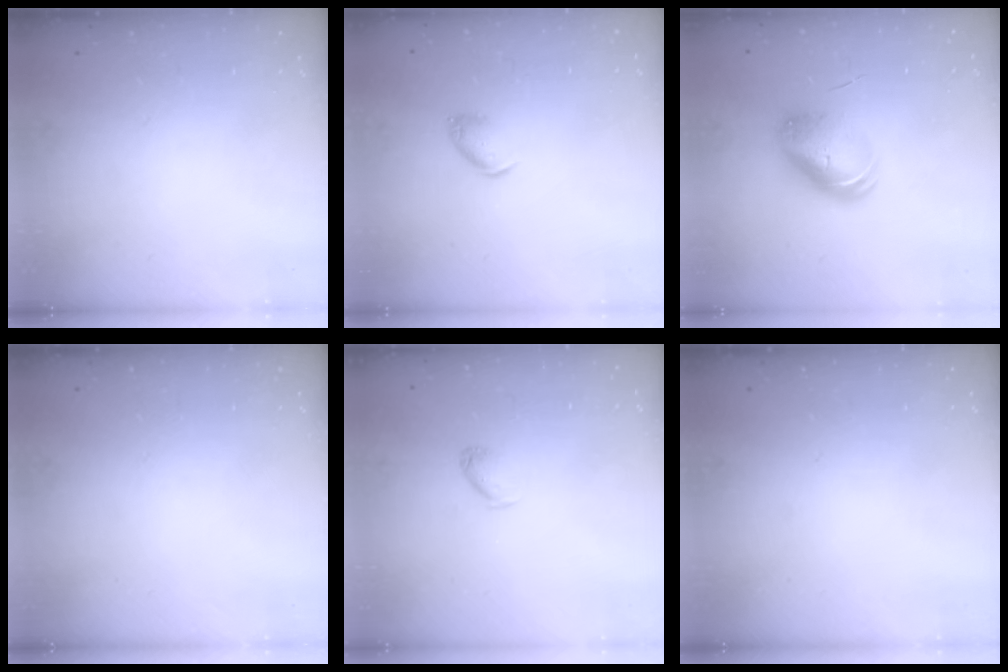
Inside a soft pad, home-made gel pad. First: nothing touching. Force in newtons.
{"total": 6.6, "press": 6.5, "slide": 1.2}
{"total": 8.9, "press": 8.7, "slide": 1.5}
{"total": 0.0}
{"total": 4.1, "press": 4.0, "slide": 0.7}
{"total": 0.0}